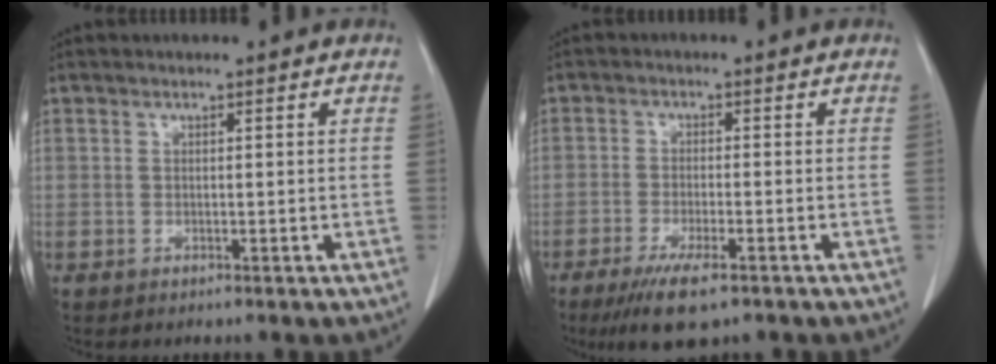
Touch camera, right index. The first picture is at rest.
{"total": 7.5, "force": [-4.9, 1.2, 5.5], "torque": [-0.096, -0.018, -0.074]}